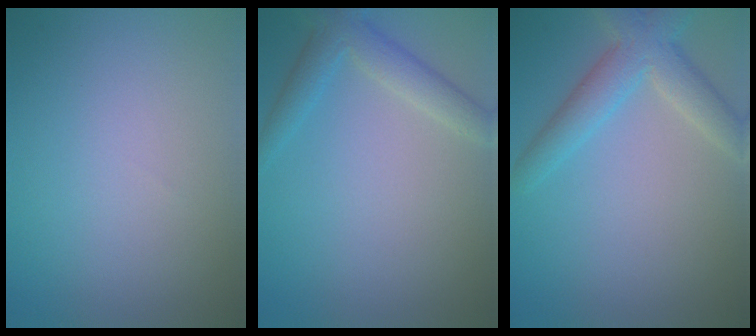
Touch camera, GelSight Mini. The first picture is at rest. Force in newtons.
{"total": 3.0, "press": 3.0, "slide": 0.1}
{"total": 4.2, "press": 4.2, "slide": 0.3}